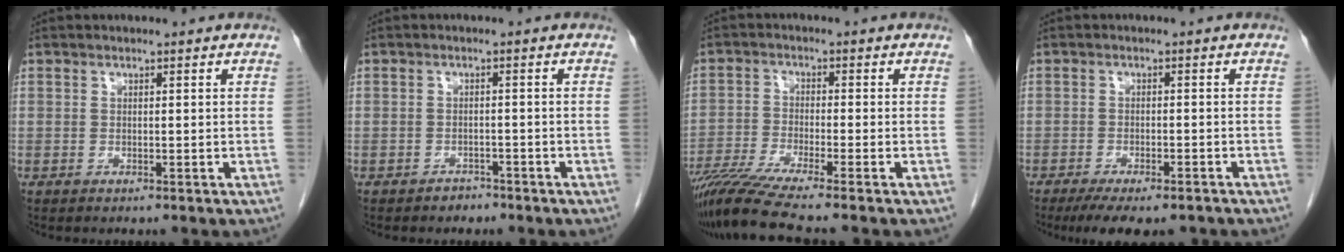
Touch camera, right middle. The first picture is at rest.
{"total": 1.7, "force": [-1.4, 0.9, 0.2], "torque": [-0.008, 0.003, -0.022]}
{"total": 9.3, "force": [-7.6, -1.4, 5.2], "torque": [-0.092, -0.030, -0.134]}
{"total": 9.5, "force": [-7.5, 2.8, 5.2], "torque": [-0.070, -0.008, -0.108]}